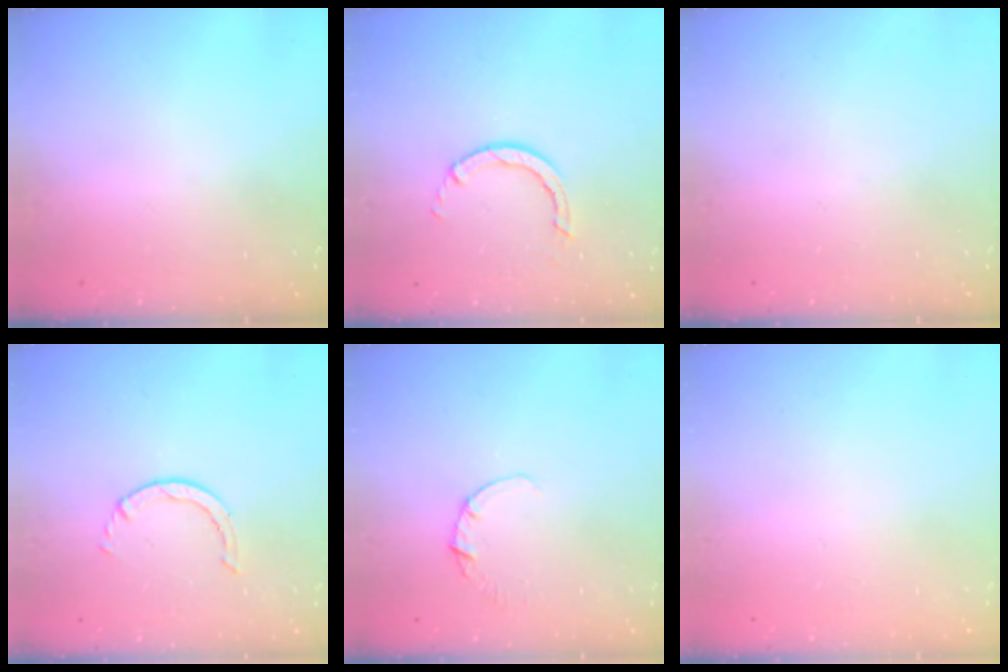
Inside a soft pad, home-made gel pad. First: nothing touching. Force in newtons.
{"total": 2.8, "press": 2.8, "slide": 0.2}
{"total": 0.0}
{"total": 0.8, "press": 0.7, "slide": 0.1}
{"total": 1.1, "press": 1.1, "slide": 0.1}
{"total": 2.6, "press": 2.6, "slide": 0.2}